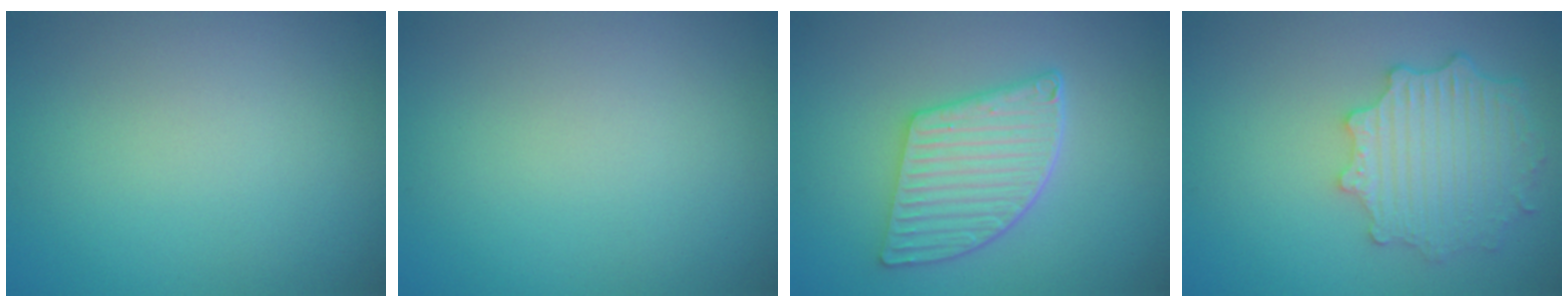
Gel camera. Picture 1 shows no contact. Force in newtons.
{"total": 0.0}
{"total": 5.1, "press": 4.2, "slide": 3.0}
{"total": 4.6, "press": 3.8, "slide": 2.5}